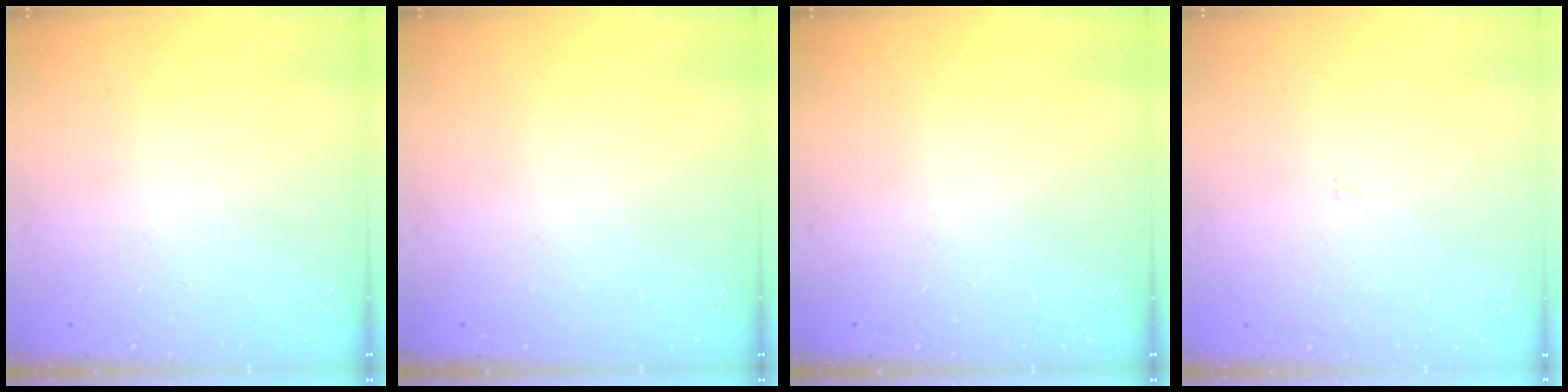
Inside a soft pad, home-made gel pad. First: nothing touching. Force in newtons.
{"total": 0.0}
{"total": 0.0}
{"total": 1.6, "press": 1.6, "slide": 0.1}